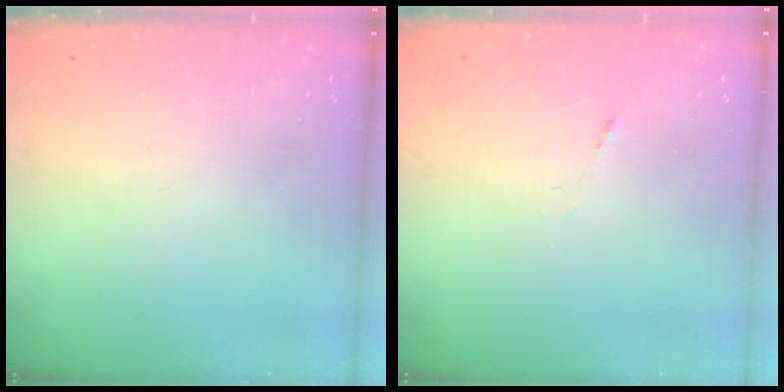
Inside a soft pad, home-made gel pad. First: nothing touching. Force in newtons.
{"total": 5.3, "press": 5.3, "slide": 0.5}